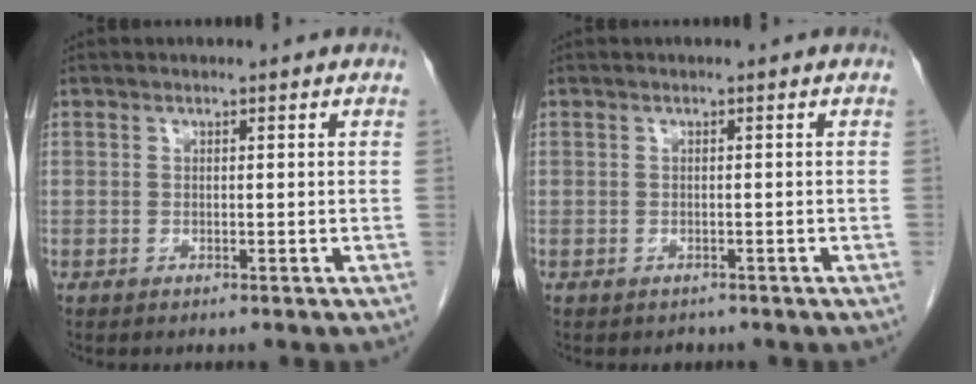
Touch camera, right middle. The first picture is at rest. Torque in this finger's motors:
{"motor_torque": [0.10, -0.10, -0.01, 0.00]}